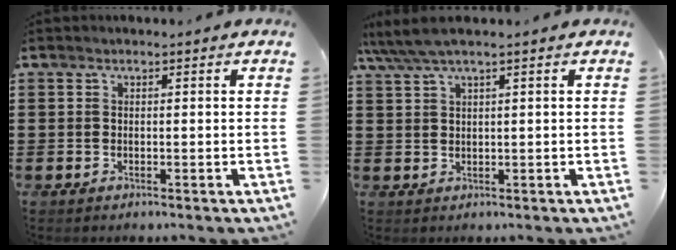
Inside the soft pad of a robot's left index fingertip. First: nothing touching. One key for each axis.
{"total": 3.0, "fx": 1.8, "fy": 0.1, "fz": 2.4, "tx": -0.056, "ty": 0.000, "tz": 0.031}